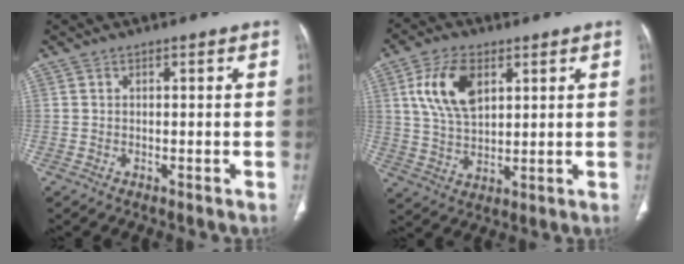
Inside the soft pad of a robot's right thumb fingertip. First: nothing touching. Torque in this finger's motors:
{"motor_torque": [-0.42, 0.48, 0.05, 0.05, 0.22]}